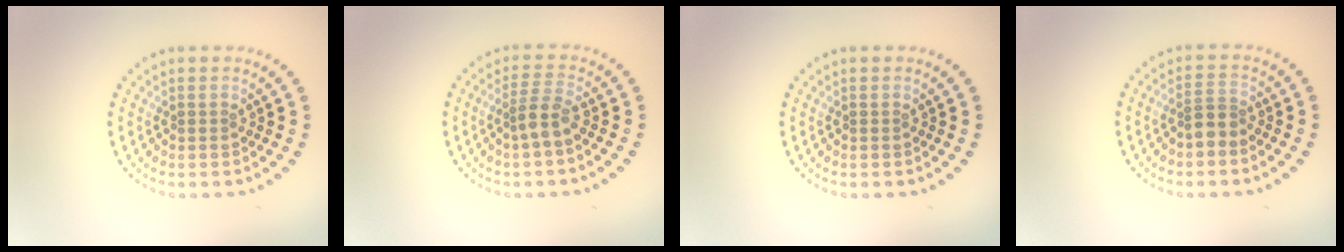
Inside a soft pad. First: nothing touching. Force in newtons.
{"total": 2.2, "press": 1.7, "slide": 1.4}
{"total": 0.0}
{"total": 2.0, "press": 1.6, "slide": 1.2}